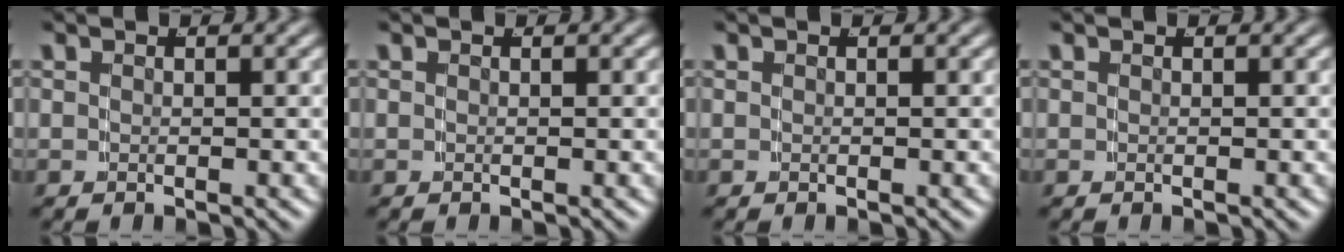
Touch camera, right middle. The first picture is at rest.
{"total": 0.0}
{"total": 0.0}
{"total": 0.0}